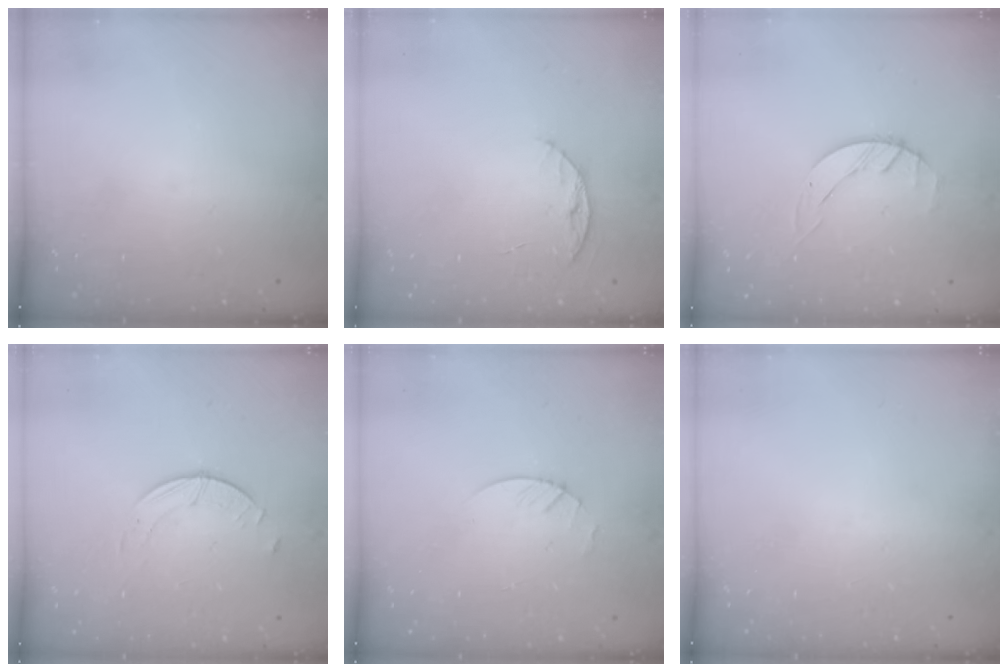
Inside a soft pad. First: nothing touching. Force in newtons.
{"total": 5.6, "press": 5.6, "slide": 0.6}
{"total": 2.0, "press": 2.0, "slide": 0.3}
{"total": 2.5, "press": 2.5, "slide": 0.3}
{"total": 3.0, "press": 2.9, "slide": 0.3}
{"total": 0.0}